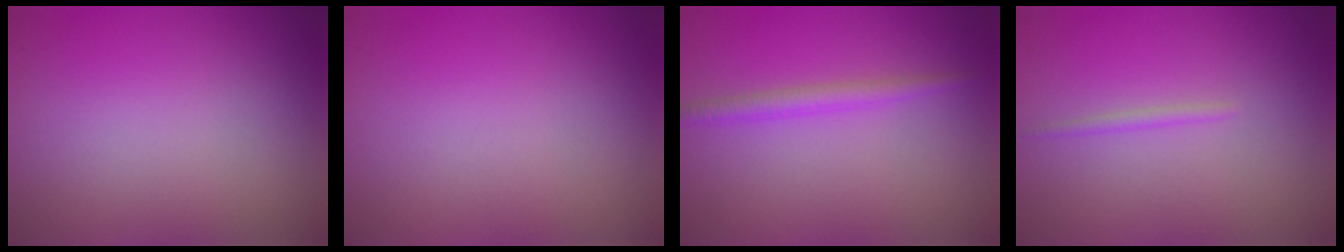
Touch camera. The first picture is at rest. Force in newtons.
{"total": 0.0}
{"total": 1.7, "press": 1.7, "slide": 0.1}
{"total": 0.7, "press": 0.7, "slide": 0.1}